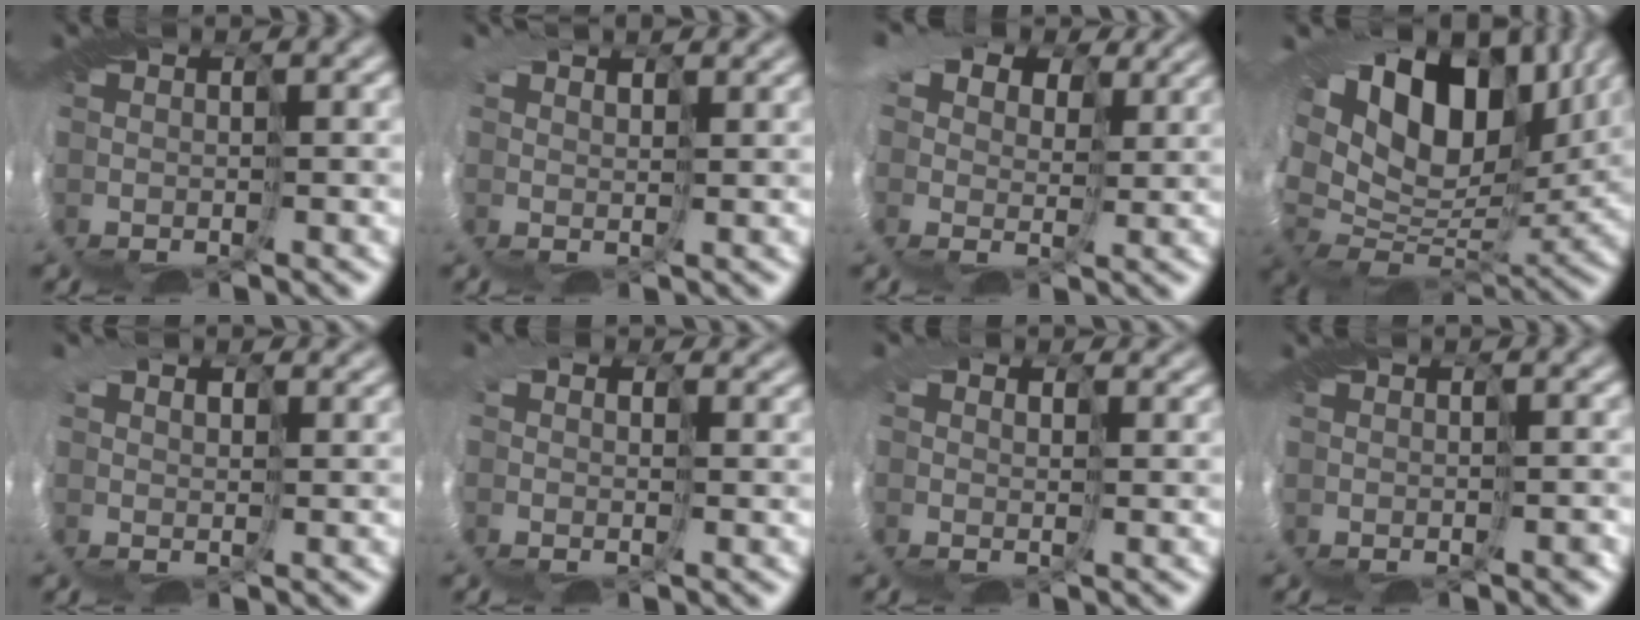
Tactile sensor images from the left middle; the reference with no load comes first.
{"total": 3.0, "force": [2.8, 1.0, 0.2], "torque": [-0.020, 0.011, 0.038]}
{"total": 11.0, "force": [6.3, 7.1, 5.5], "torque": [-0.136, 0.037, 0.091]}
{"total": 13.4, "force": [8.5, 7.3, 7.3], "torque": [-0.163, 0.041, 0.150]}
{"total": 3.8, "force": [3.0, 2.0, 1.0], "torque": [-0.044, 0.016, 0.040]}
{"total": 4.8, "force": [2.1, 3.6, 2.3], "torque": [-0.065, 0.013, 0.015]}
{"total": 3.9, "force": [2.3, 2.9, 1.2], "torque": [-0.048, 0.015, 0.024]}
{"total": 1.4, "force": [-0.9, 0.6, 0.9], "torque": [-0.008, 0.003, -0.009]}